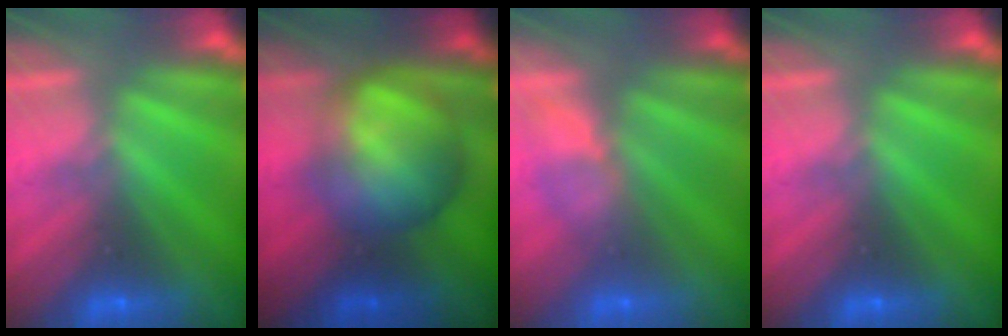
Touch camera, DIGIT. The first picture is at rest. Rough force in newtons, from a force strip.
{"total": 9.4}
{"total": 3.5}
{"total": 0.0}